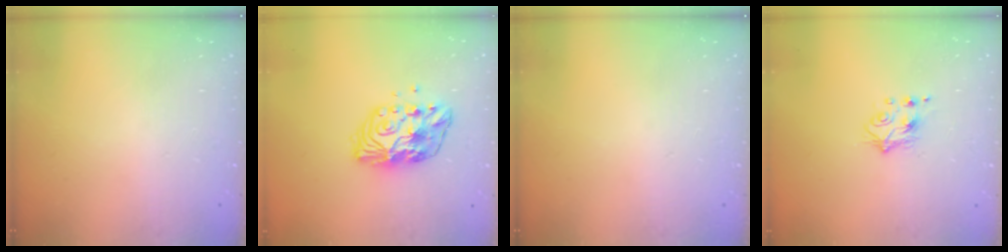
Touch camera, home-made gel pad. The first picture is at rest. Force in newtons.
{"total": 10.7, "press": 10.6, "slide": 0.7}
{"total": 0.0}
{"total": 5.0, "press": 4.9, "slide": 0.8}